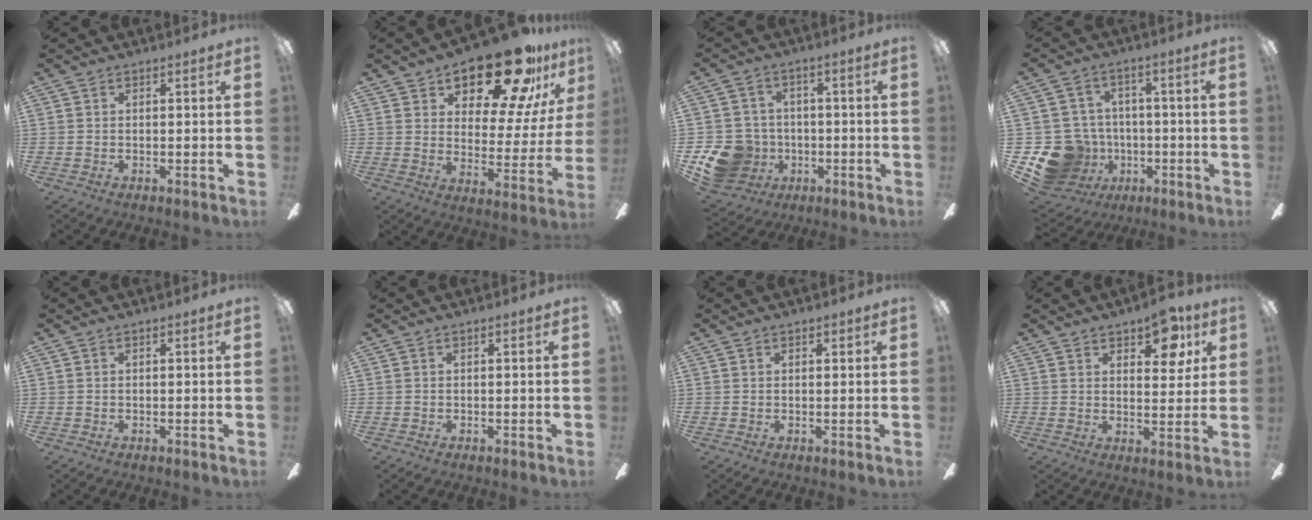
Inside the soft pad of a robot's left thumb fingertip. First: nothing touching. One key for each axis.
{"total": 20.5, "fx": 15.8, "fy": 7.6, "fz": 10.7, "tx": -0.172, "ty": -0.109, "tz": 0.266}
{"total": 12.3, "fx": -4.5, "fy": 10.5, "fz": 4.5, "tx": -0.117, "ty": 0.032, "tz": -0.072}
{"total": 15.5, "fx": -5.1, "fy": 13.4, "fz": 5.8, "tx": -0.151, "ty": 0.032, "tz": -0.070}
{"total": 0.0}
{"total": 0.0}
{"total": 0.7, "fx": 0.5, "fy": 0.4, "fz": 0.3, "tx": 0.002, "ty": -0.002, "tz": 0.008}
{"total": 9.1, "fx": 5.5, "fy": 4.4, "fz": 5.8, "tx": -0.052, "ty": -0.024, "tz": 0.087}